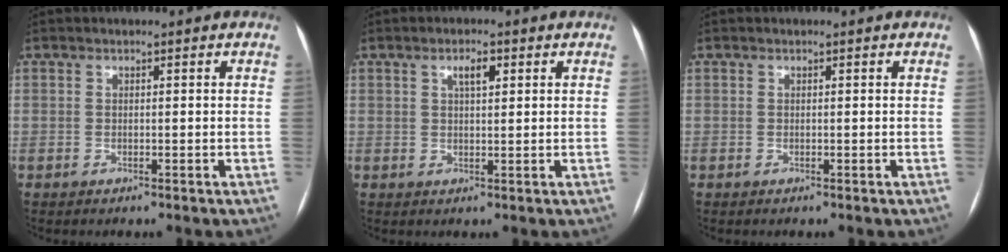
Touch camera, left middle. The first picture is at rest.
{"total": 2.7, "force": [1.2, 0.8, 2.3], "torque": [-0.042, 0.004, 0.021]}
{"total": 0.0}